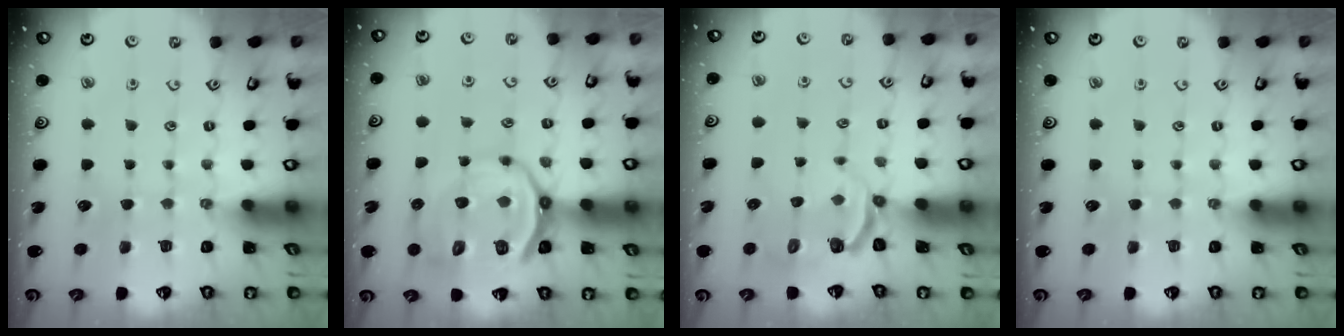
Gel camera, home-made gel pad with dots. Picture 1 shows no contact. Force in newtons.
{"total": 15.0, "press": 14.8, "slide": 2.7}
{"total": 4.0, "press": 3.2, "slide": 2.4}
{"total": 0.0}